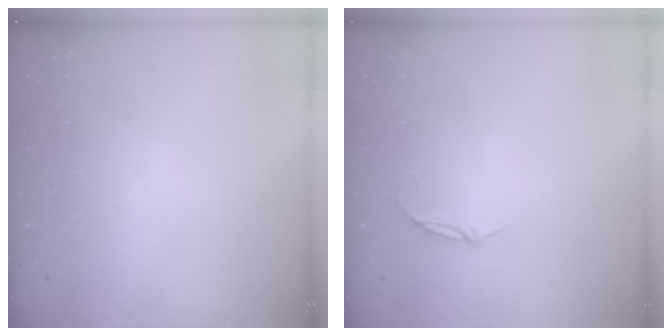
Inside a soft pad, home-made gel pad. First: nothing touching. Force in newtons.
{"total": 3.3, "press": 3.3, "slide": 0.3}